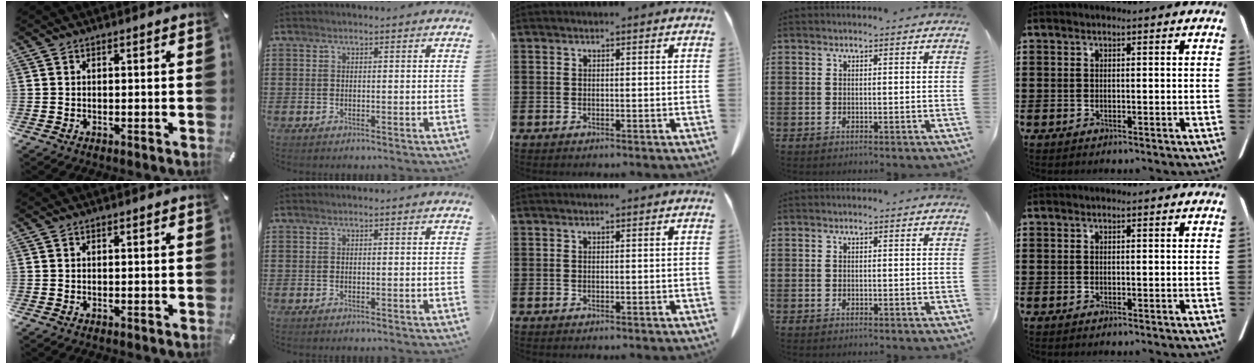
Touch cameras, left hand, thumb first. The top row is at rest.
{}